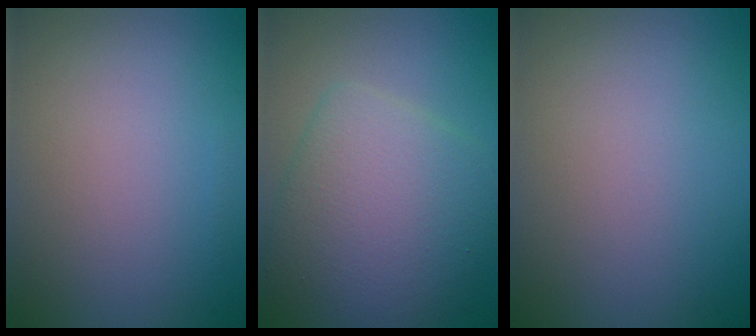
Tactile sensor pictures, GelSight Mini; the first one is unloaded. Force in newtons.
{"total": 6.8, "press": 6.7, "slide": 0.3}
{"total": 0.0}